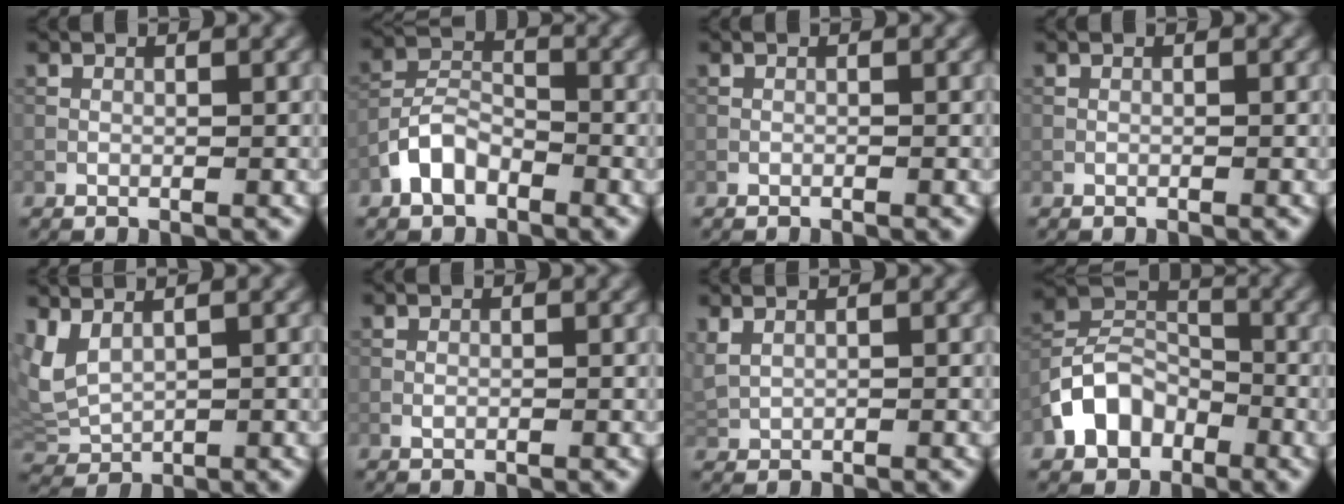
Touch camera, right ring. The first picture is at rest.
{"total": 3.6, "force": [-1.9, 2.3, 2.0], "torque": [-0.038, 0.012, -0.046]}
{"total": 0.0}
{"total": 0.0}
{"total": 4.0, "force": [2.2, 1.9, 2.8], "torque": [-0.079, 0.003, 0.049]}
{"total": 0.6, "force": [0.4, 0.2, 0.3], "torque": [-0.008, 0.003, 0.008]}
{"total": 2.2, "force": [1.8, 0.8, 1.0], "torque": [-0.026, -0.001, 0.041]}
{"total": 5.6, "force": [-2.6, 4.2, 2.7], "torque": [-0.048, 0.007, -0.063]}